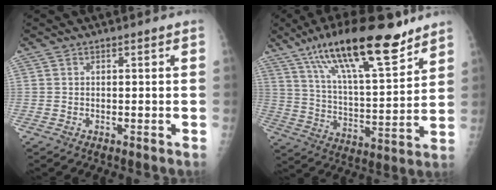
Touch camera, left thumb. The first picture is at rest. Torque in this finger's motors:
{"motor_torque": [1.05, -0.37, 1.52, -1.25, 0.17]}